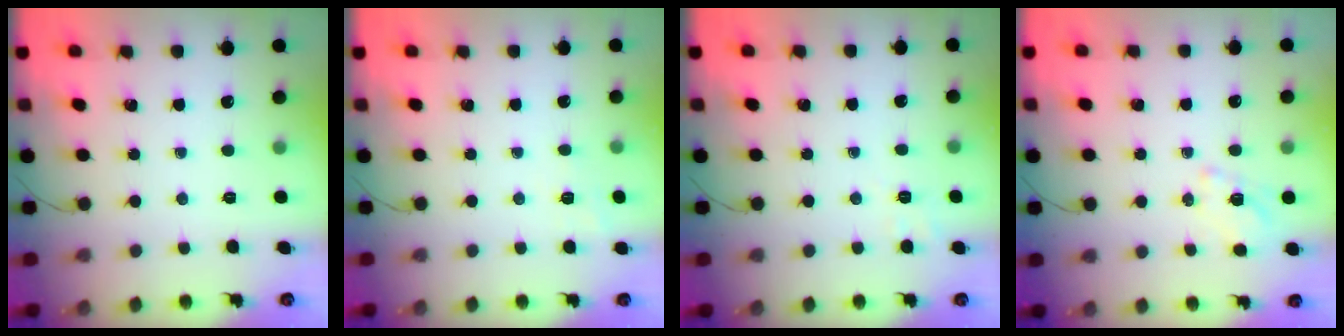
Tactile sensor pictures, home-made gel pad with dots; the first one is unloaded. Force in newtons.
{"total": 7.8, "press": 7.6, "slide": 1.8}
{"total": 2.9, "press": 2.2, "slide": 1.9}
{"total": 1.5, "press": 0.9, "slide": 1.1}